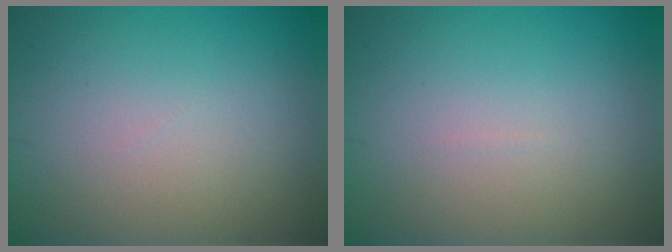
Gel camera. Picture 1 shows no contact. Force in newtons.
{"total": 0.0}